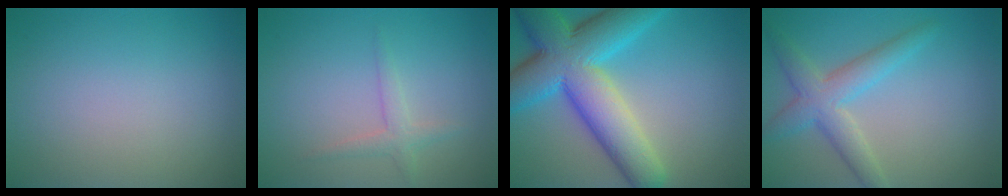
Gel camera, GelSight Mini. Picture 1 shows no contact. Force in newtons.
{"total": 1.6, "press": 1.6, "slide": 0.0}
{"total": 11.6, "press": 11.6, "slide": 0.1}
{"total": 4.2, "press": 4.2, "slide": 0.1}